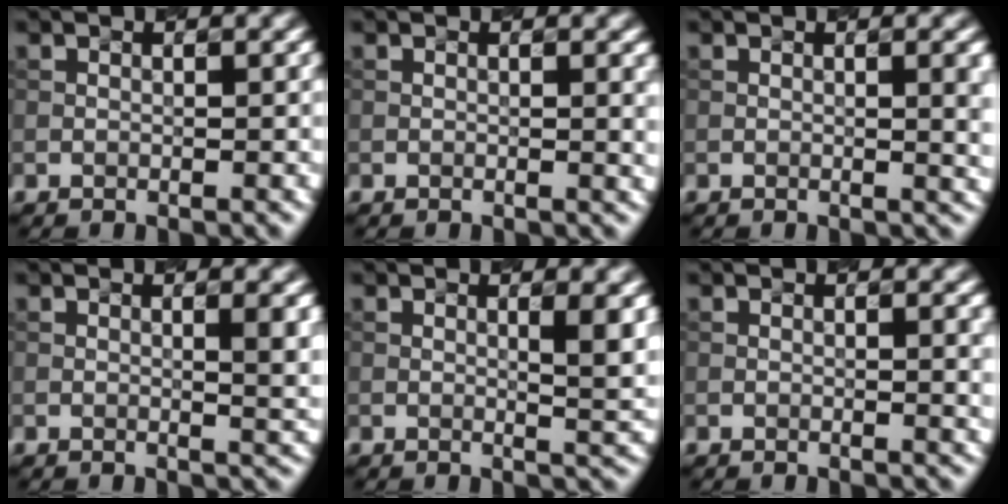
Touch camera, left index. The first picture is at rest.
{"total": 1.4, "force": [0.3, 0.5, 1.3], "torque": [-0.010, 0.004, 0.004]}
{"total": 3.1, "force": [0.3, 1.0, 2.9], "torque": [-0.025, 0.006, 0.009]}
{"total": 3.2, "force": [0.7, 1.0, 3.0], "torque": [-0.027, 0.002, 0.013]}
{"total": 3.6, "force": [0.9, 1.0, 3.3], "torque": [-0.036, -0.001, 0.019]}
{"total": 1.7, "force": [0.3, 0.6, 1.6], "torque": [-0.012, 0.004, 0.005]}